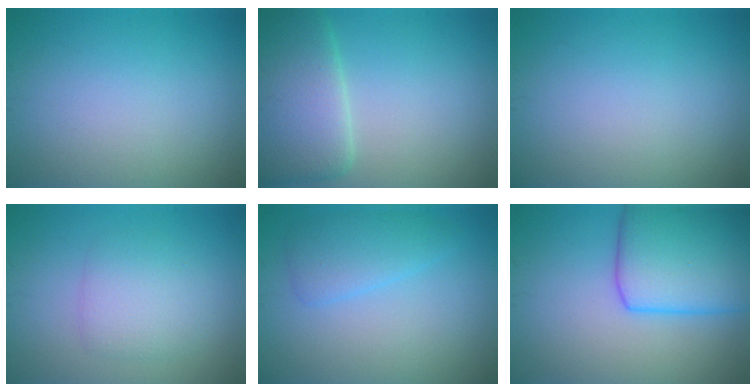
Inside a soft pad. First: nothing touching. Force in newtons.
{"total": 6.9, "press": 6.9, "slide": 0.2}
{"total": 0.0}
{"total": 2.8, "press": 2.8, "slide": 0.0}
{"total": 2.6, "press": 2.6, "slide": 0.1}
{"total": 8.4, "press": 8.4, "slide": 0.5}